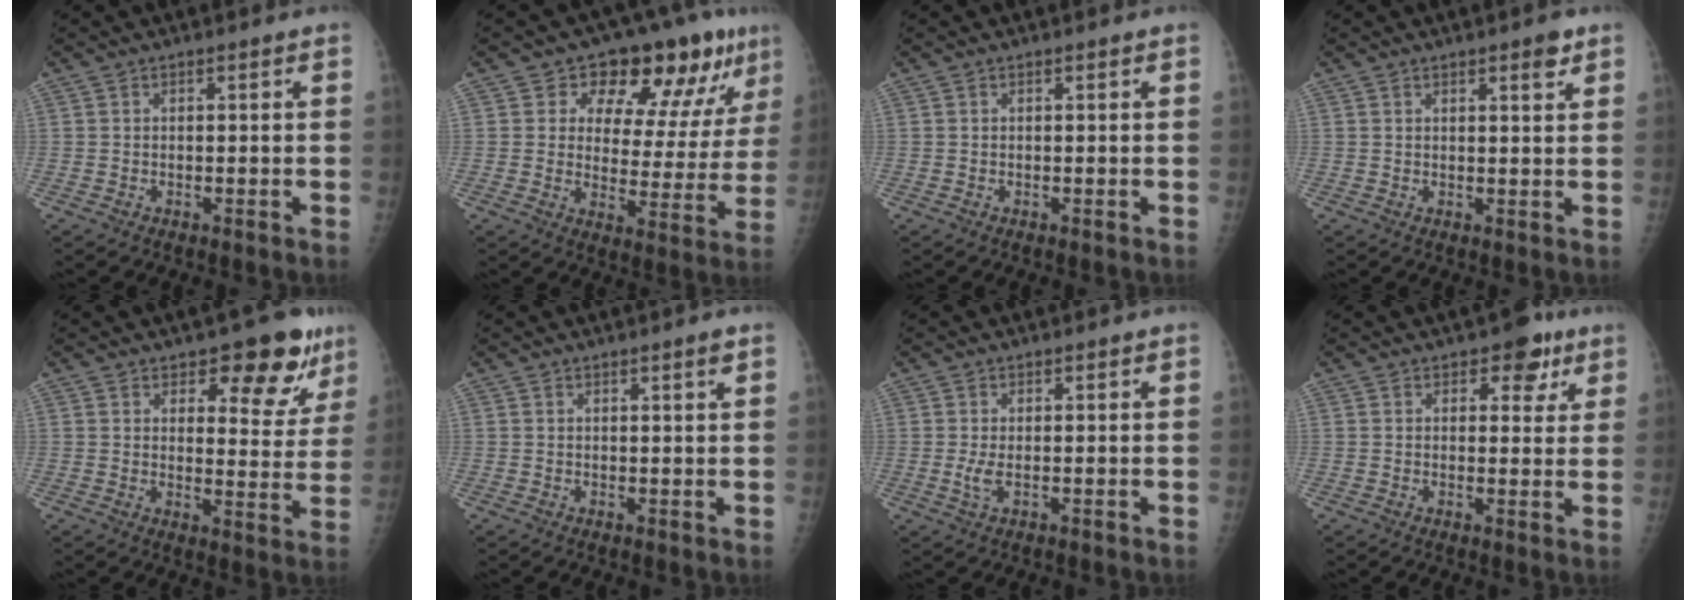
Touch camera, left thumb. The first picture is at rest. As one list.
[{"total": 17.0, "force": [9.8, 8.6, 11.0], "torque": [-0.087, -0.031, 0.136]}, {"total": 0.0}, {"total": 2.8, "force": [1.8, 0.7, 2.0], "torque": [-0.021, -0.011, 0.025]}, {"total": 11.9, "force": [7.8, 5.5, 7.1], "torque": [-0.034, -0.044, 0.105]}, {"total": 1.3, "force": [1.0, 0.0, 0.9], "torque": [-0.009, -0.007, 0.014]}, {"total": 2.1, "force": [0.1, 0.9, 1.9], "torque": [-0.045, -0.006, 0.004]}, {"total": 5.9, "force": [3.3, 3.5, 3.3], "torque": [-0.006, -0.011, 0.039]}]